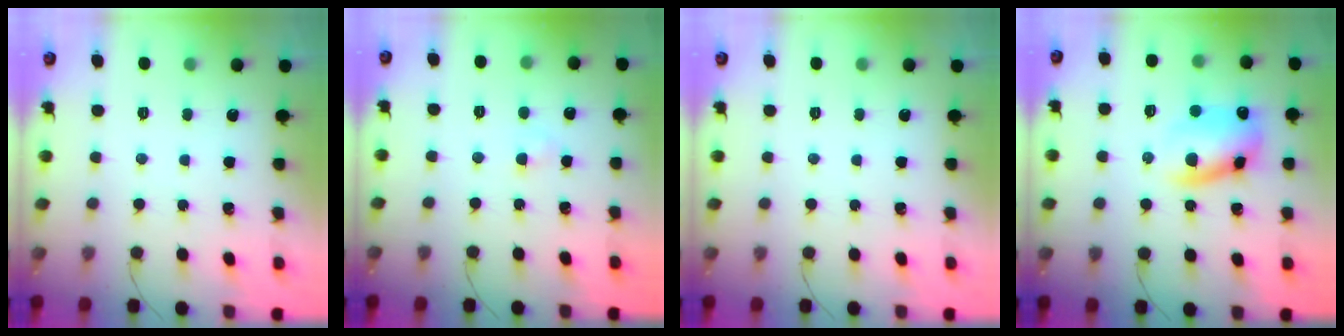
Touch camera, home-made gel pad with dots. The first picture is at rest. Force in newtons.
{"total": 2.2, "press": 2.1, "slide": 0.8}
{"total": 0.0}
{"total": 11.4, "press": 11.3, "slide": 1.6}